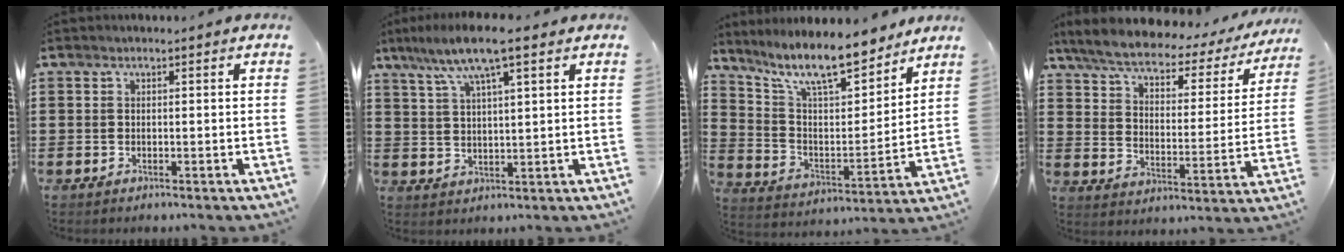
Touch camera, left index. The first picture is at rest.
{"total": 8.1, "force": [5.3, 0.8, 6.1], "torque": [-0.130, -0.009, 0.091]}
{"total": 11.7, "force": [9.8, 2.3, 5.9], "torque": [-0.142, -0.049, 0.172]}
{"total": 6.1, "force": [5.1, 1.3, 3.0], "torque": [-0.083, -0.030, 0.083]}